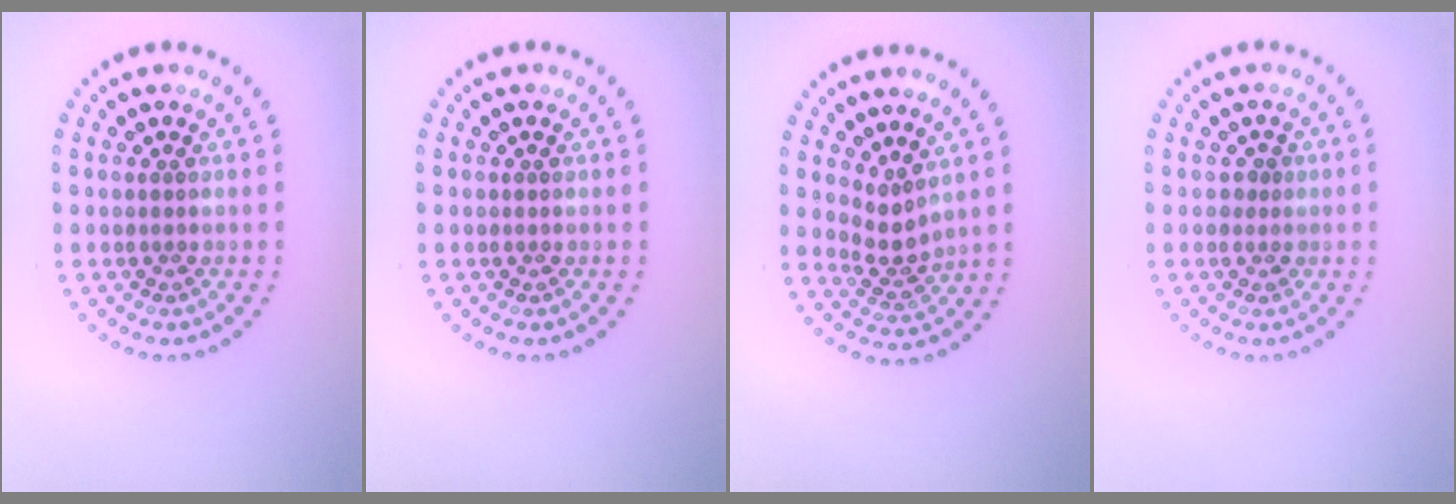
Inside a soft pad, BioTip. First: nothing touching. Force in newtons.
{"total": 0.0}
{"total": 2.4, "press": 1.5, "slide": 1.8}
{"total": 1.0, "press": 0.9, "slide": 0.6}